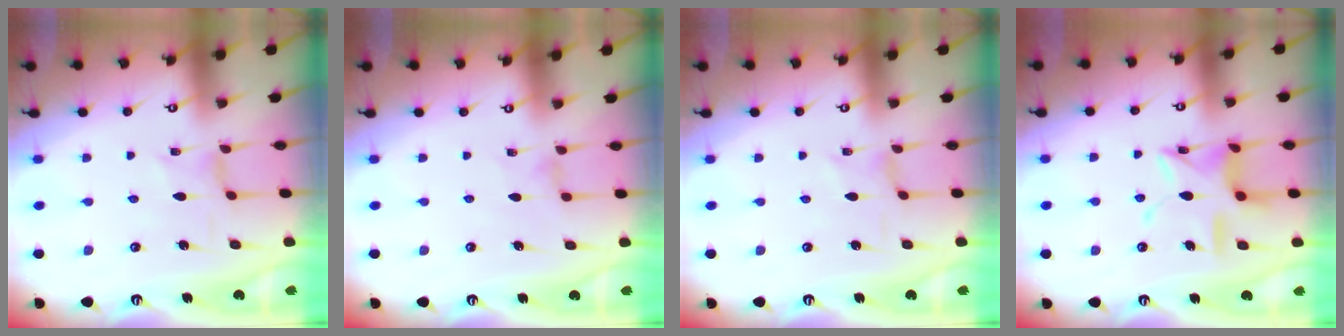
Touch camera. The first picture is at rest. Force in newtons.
{"total": 0.9, "press": 0.8, "slide": 0.4}
{"total": 0.0}
{"total": 12.0, "press": 12.0, "slide": 0.9}